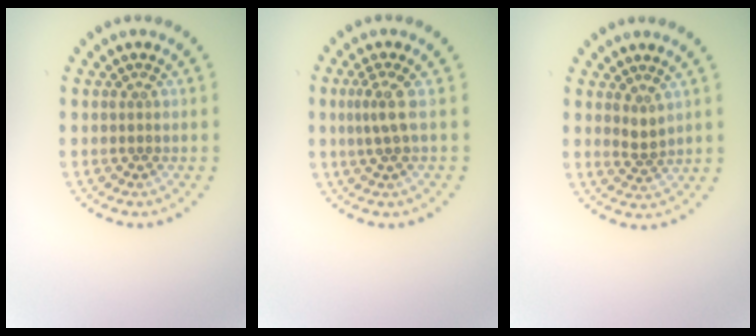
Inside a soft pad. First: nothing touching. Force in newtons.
{"total": 2.1, "press": 1.5, "slide": 1.5}
{"total": 1.4, "press": 1.0, "slide": 0.9}